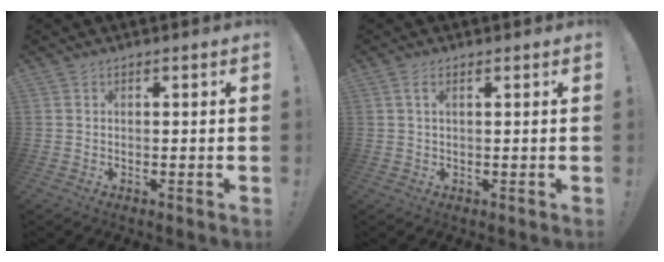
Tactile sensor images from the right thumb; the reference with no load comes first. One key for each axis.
{"total": 2.1, "fx": 0.8, "fy": 0.6, "fz": 1.9, "tx": -0.038, "ty": 0.000, "tz": 0.013}